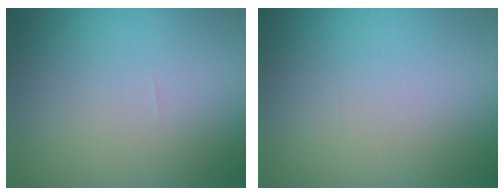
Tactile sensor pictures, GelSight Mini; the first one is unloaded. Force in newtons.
{"total": 0.0}